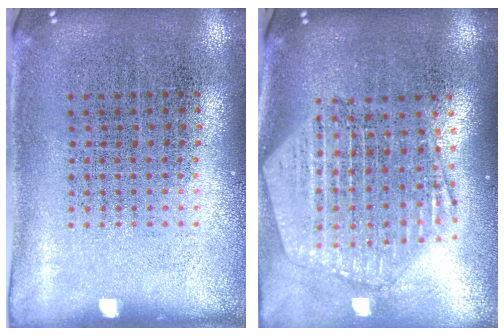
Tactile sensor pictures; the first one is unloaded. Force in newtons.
{"total": 2.6, "press": 2.1, "slide": 1.4}